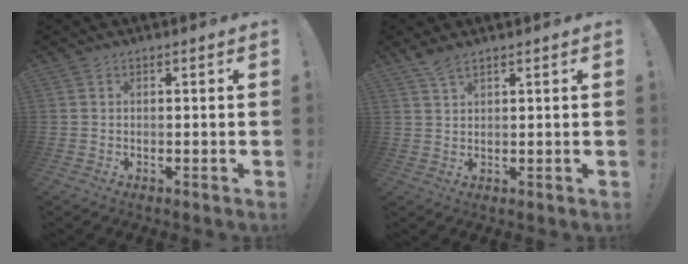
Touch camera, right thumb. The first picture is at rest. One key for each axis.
{"total": 3.5, "fx": 2.7, "fy": 0.7, "fz": 2.2, "tx": -0.043, "ty": -0.014, "tz": 0.048}